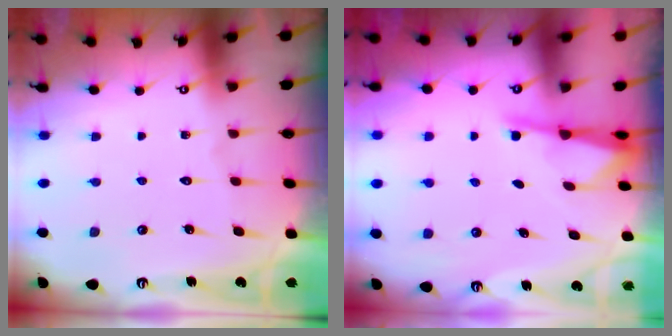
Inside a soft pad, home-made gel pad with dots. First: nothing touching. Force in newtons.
{"total": 2.4, "press": 2.3, "slide": 0.3}